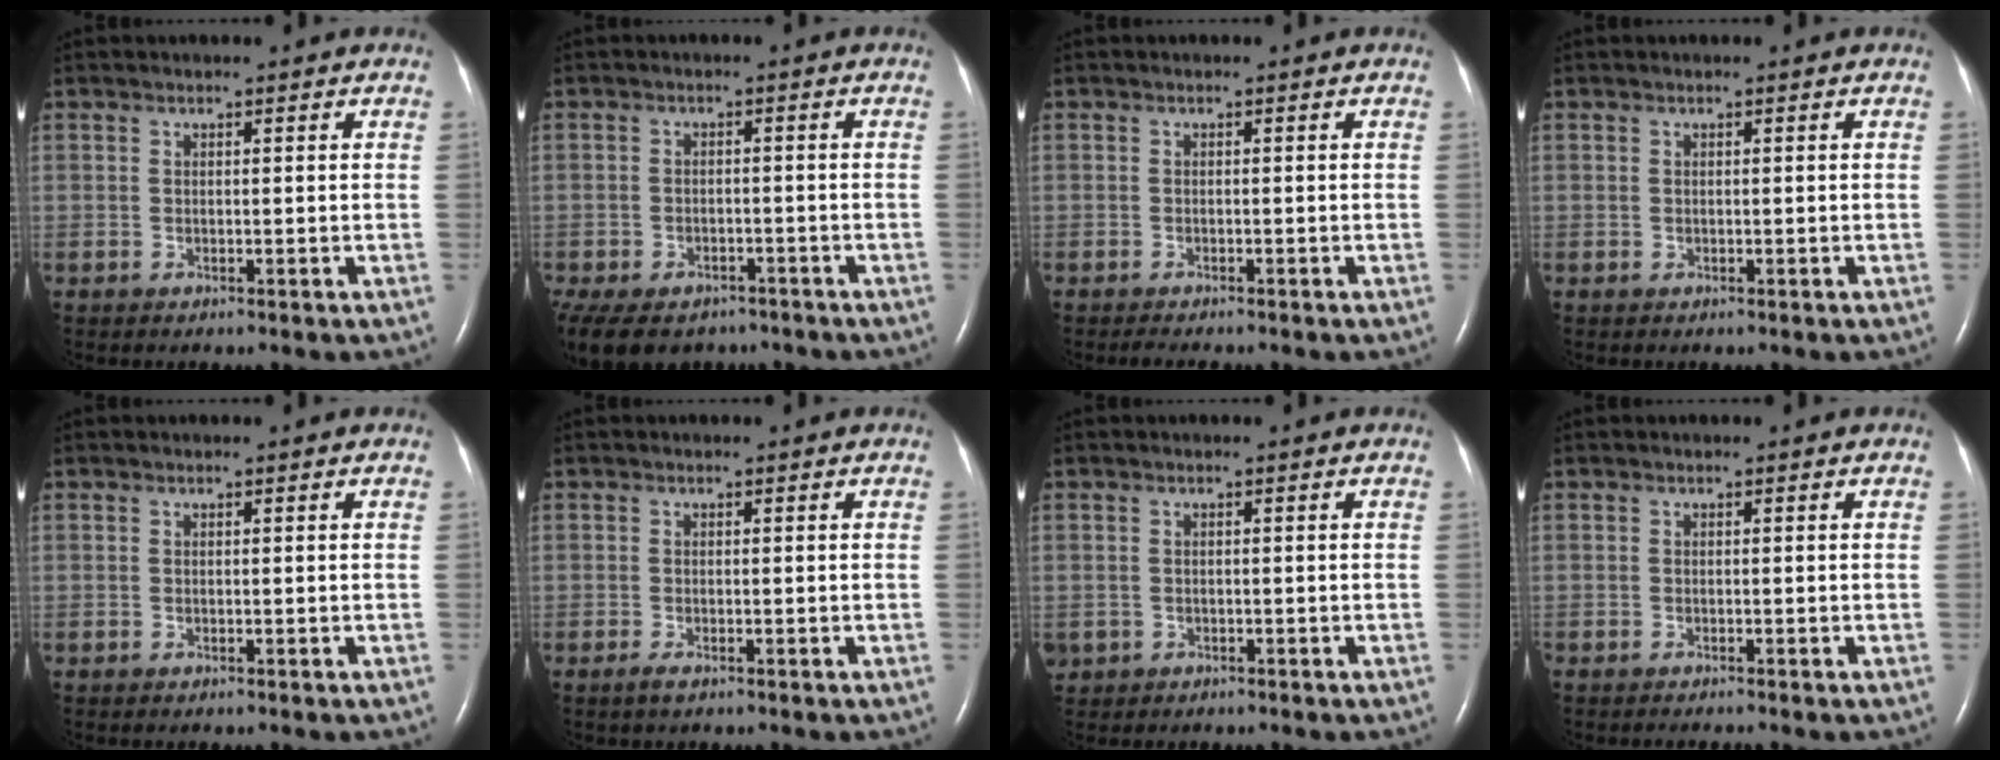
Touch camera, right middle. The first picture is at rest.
{"total": 17.1, "force": [-11.2, 10.8, 7.1], "torque": [-0.220, -0.017, -0.147]}
{"total": 2.4, "force": [-2.0, 0.4, 1.2], "torque": [-0.021, -0.006, -0.026]}
{"total": 0.0}
{"total": 0.0}
{"total": 1.1, "force": [-0.7, 0.2, 0.8], "torque": [-0.023, -0.003, -0.013]}
{"total": 1.8, "force": [-0.8, 1.6, 0.3], "torque": [-0.011, 0.002, -0.008]}
{"total": 0.7, "force": [-0.6, -0.2, 0.3], "torque": [-0.007, -0.001, -0.011]}